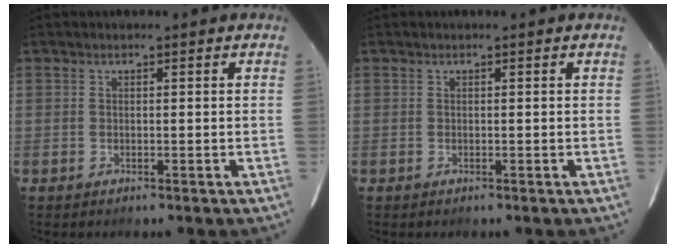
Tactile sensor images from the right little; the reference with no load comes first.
{"total": 0.0}